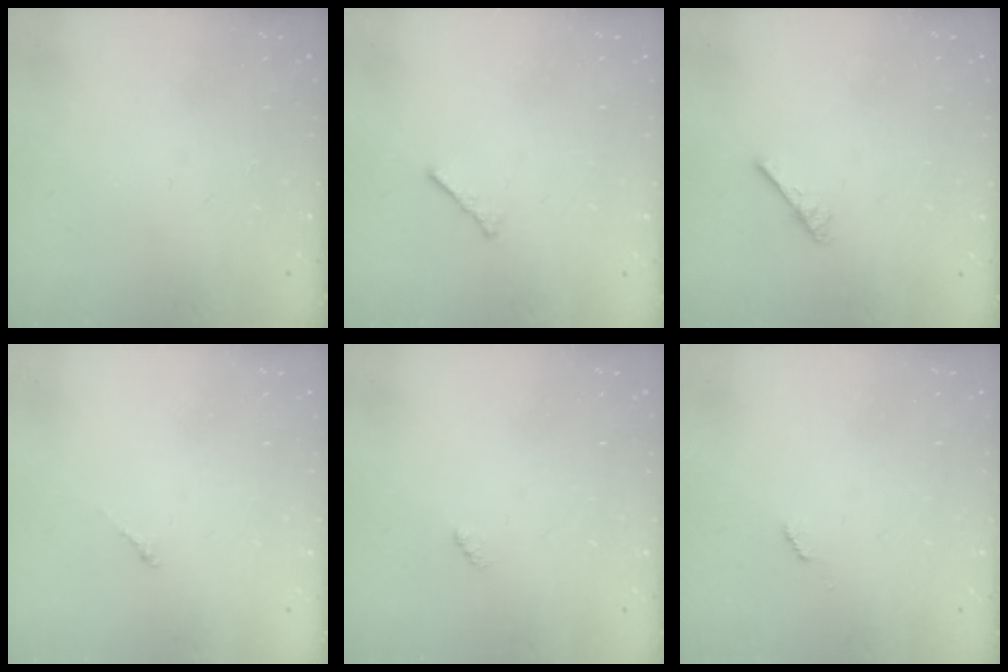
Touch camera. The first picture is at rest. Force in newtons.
{"total": 1.9, "press": 1.8, "slide": 0.5}
{"total": 2.5, "press": 2.5, "slide": 0.4}
{"total": 0.8, "press": 0.6, "slide": 0.4}
{"total": 1.9, "press": 1.9, "slide": 0.4}
{"total": 2.5, "press": 2.5, "slide": 0.4}